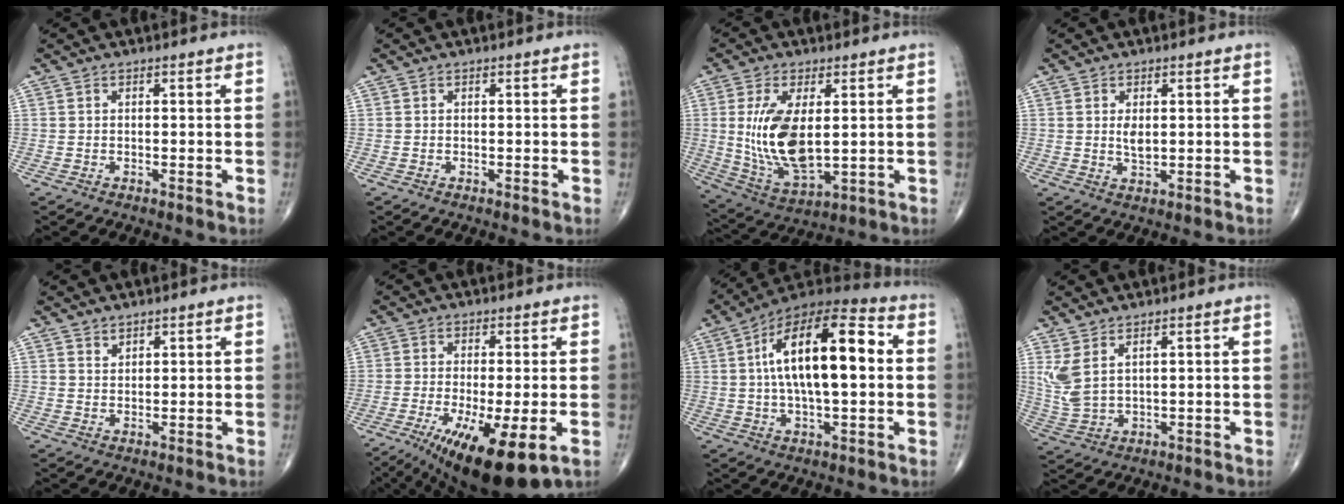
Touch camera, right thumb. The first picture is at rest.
{"total": 0.0}
{"total": 14.0, "force": [1.4, 6.5, 12.3], "torque": [-0.242, -0.020, 0.042]}
{"total": 2.6, "force": [0.5, 1.3, 2.3], "torque": [-0.036, -0.006, 0.012]}
{"total": 1.5, "force": [1.3, 0.6, 0.1], "torque": [0.011, -0.011, 0.022]}
{"total": 14.9, "force": [-6.3, 3.8, 13.0], "torque": [-0.206, -0.024, -0.093]}
{"total": 19.9, "force": [2.4, 8.0, 18.0], "torque": [-0.292, 0.030, 0.030]}
{"total": 6.1, "force": [2.8, 2.6, 4.8], "torque": [-0.114, -0.012, 0.071]}